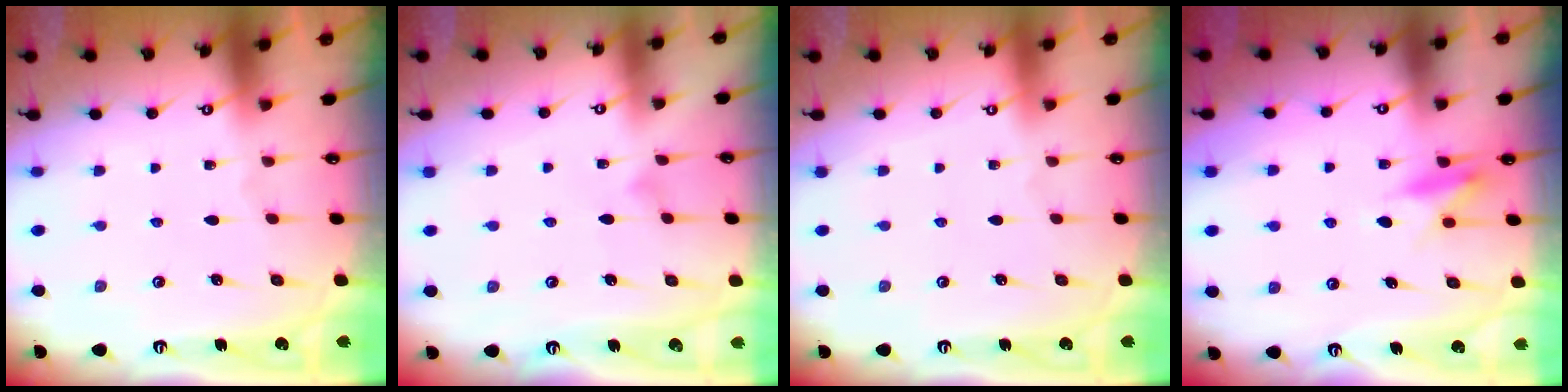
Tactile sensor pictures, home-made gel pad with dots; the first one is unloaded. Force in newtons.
{"total": 4.4, "press": 4.4, "slide": 0.3}
{"total": 4.0, "press": 4.0, "slide": 0.1}
{"total": 7.6, "press": 7.6, "slide": 0.9}